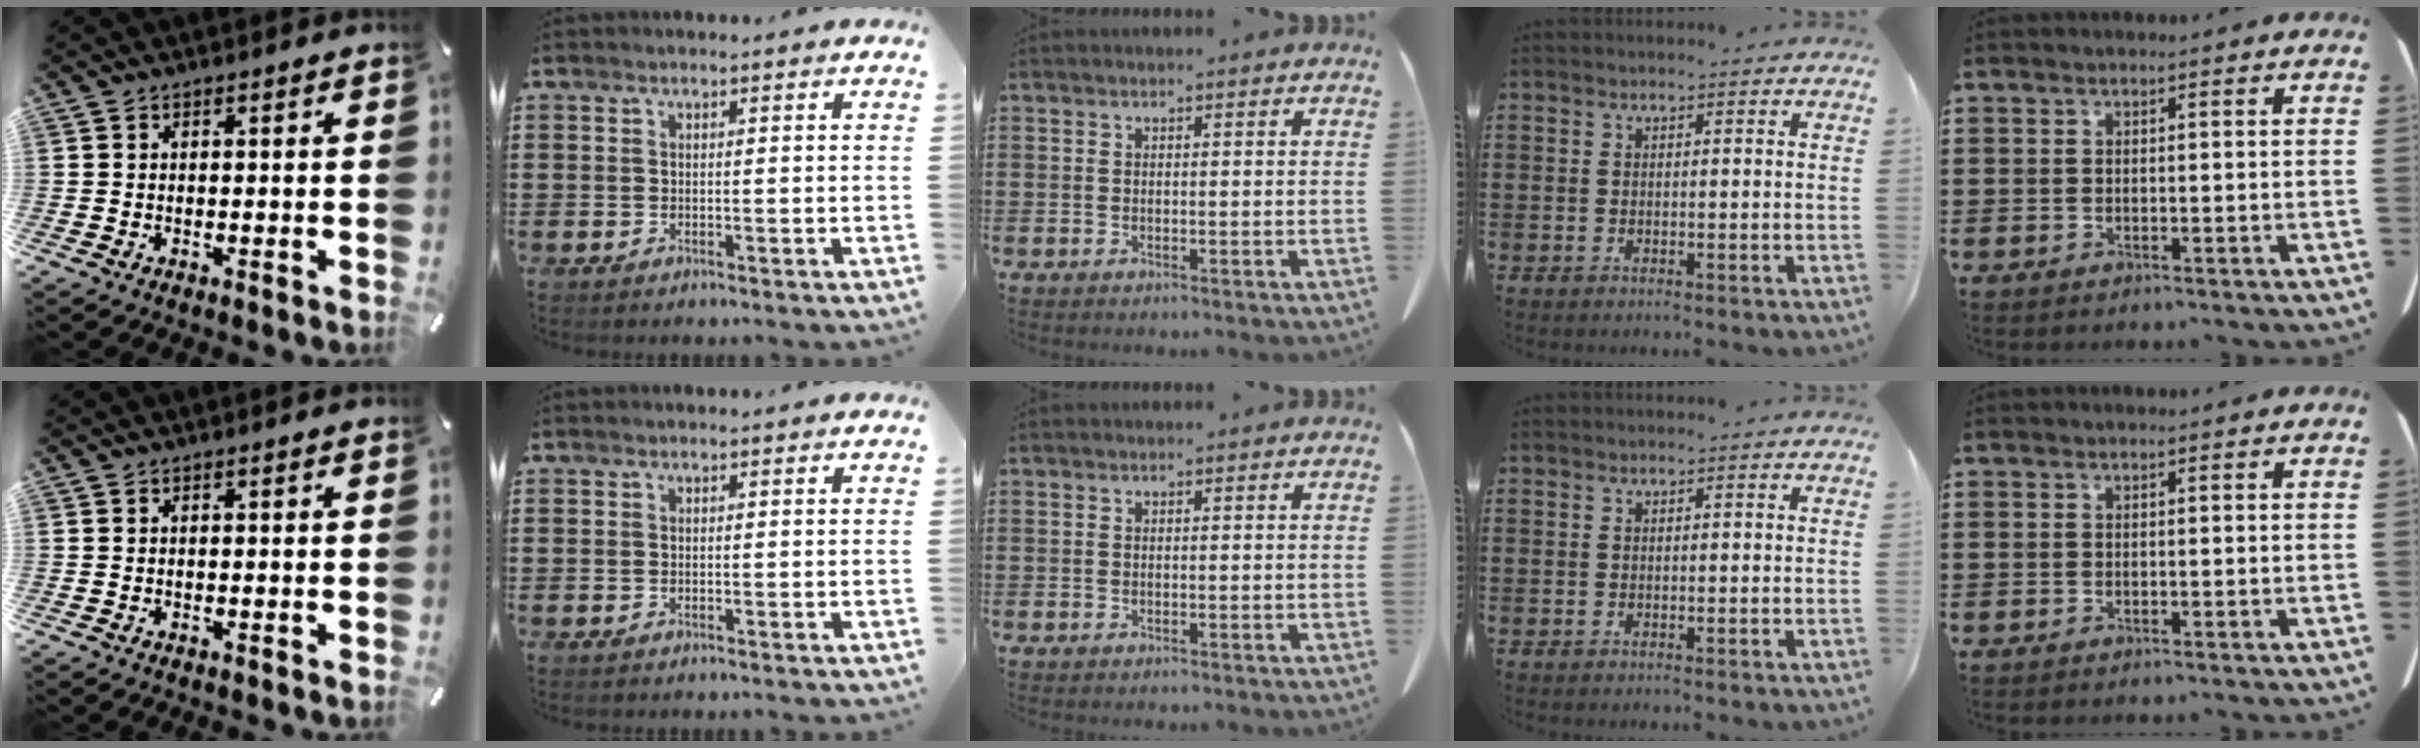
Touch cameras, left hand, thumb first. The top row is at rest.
{}